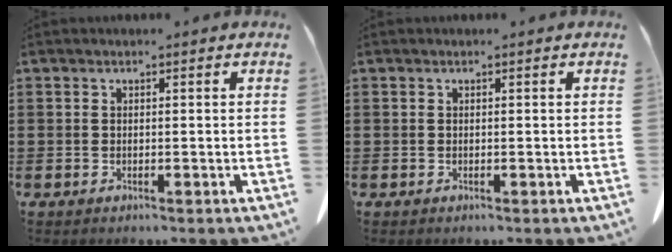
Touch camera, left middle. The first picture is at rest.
{"total": 0.0}